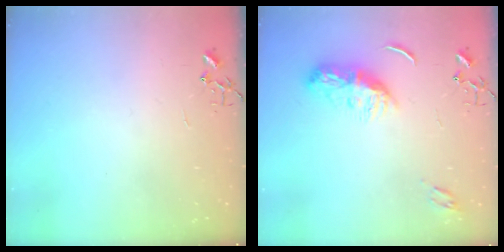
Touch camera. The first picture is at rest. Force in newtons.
{"total": 10.4, "press": 10.4, "slide": 0.0}